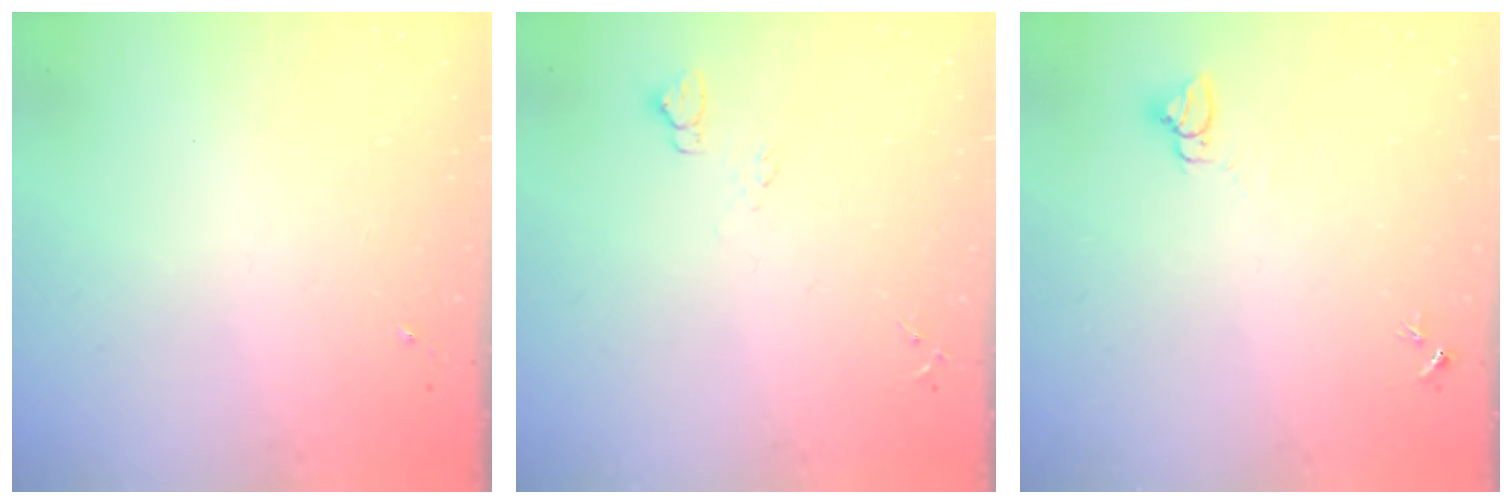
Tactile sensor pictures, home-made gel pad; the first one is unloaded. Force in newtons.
{"total": 5.0, "press": 5.0, "slide": 0.6}
{"total": 2.7, "press": 2.7, "slide": 0.1}